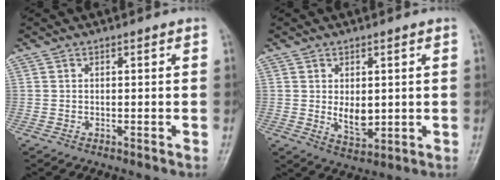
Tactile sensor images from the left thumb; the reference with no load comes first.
{"total": 5.2, "force": [0.5, 3.1, 4.1], "torque": [-0.052, -0.015, 0.019]}